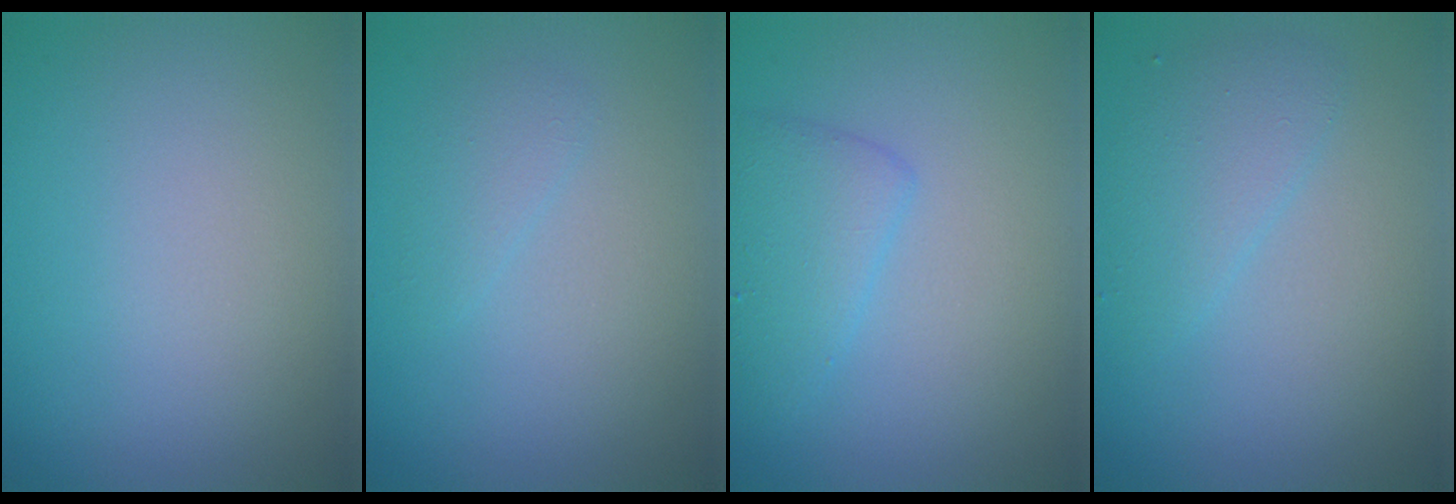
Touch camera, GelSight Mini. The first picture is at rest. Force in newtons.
{"total": 1.2, "press": 1.2, "slide": 0.1}
{"total": 2.8, "press": 2.8, "slide": 0.3}
{"total": 2.5, "press": 2.5, "slide": 0.1}